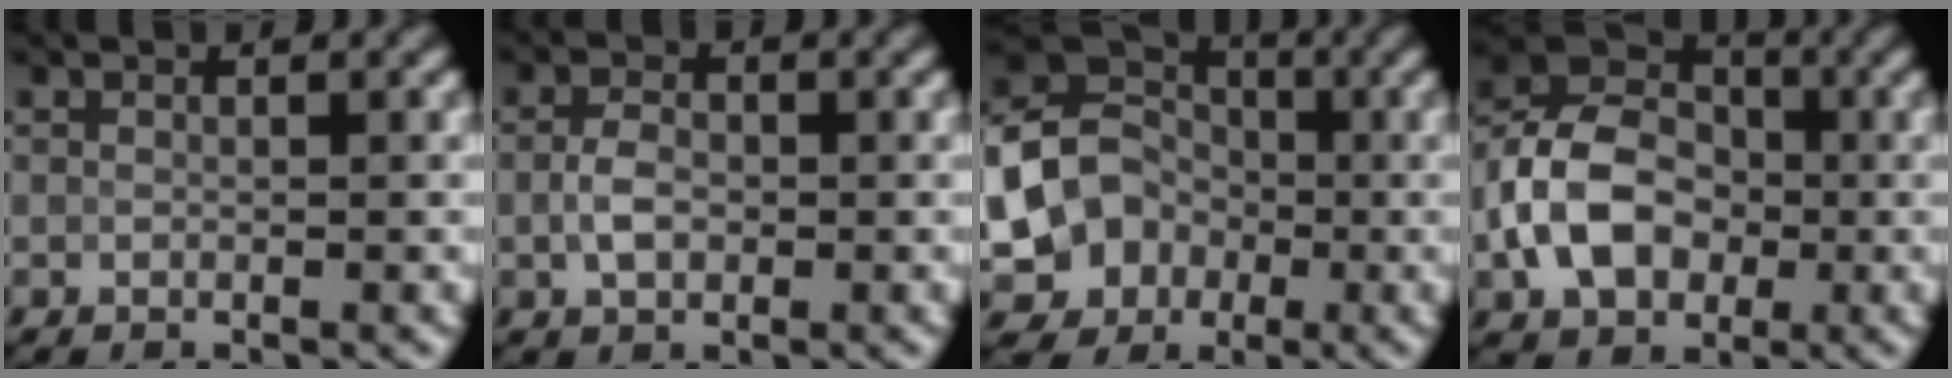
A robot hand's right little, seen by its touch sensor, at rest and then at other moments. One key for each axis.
{"total": 2.2, "fx": -0.2, "fy": 1.5, "fz": 1.6, "tx": -0.035, "ty": -0.001, "tz": -0.005}
{"total": 12.4, "fx": -2.9, "fy": 11.3, "fz": 4.3, "tx": -0.105, "ty": -0.008, "tz": -0.066}
{"total": 7.3, "fx": -1.6, "fy": 5.4, "fz": 4.7, "tx": -0.085, "ty": 0.008, "tz": -0.039}